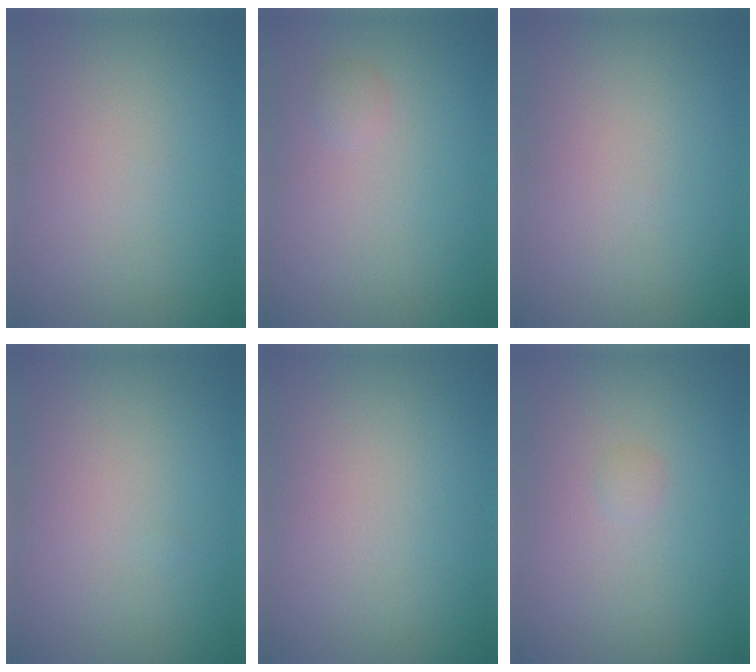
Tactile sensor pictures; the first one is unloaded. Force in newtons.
{"total": 0.7, "press": 0.7, "slide": 0.1}
{"total": 0.0}
{"total": 0.0}
{"total": 0.0}
{"total": 0.5, "press": 0.5, "slide": 0.1}